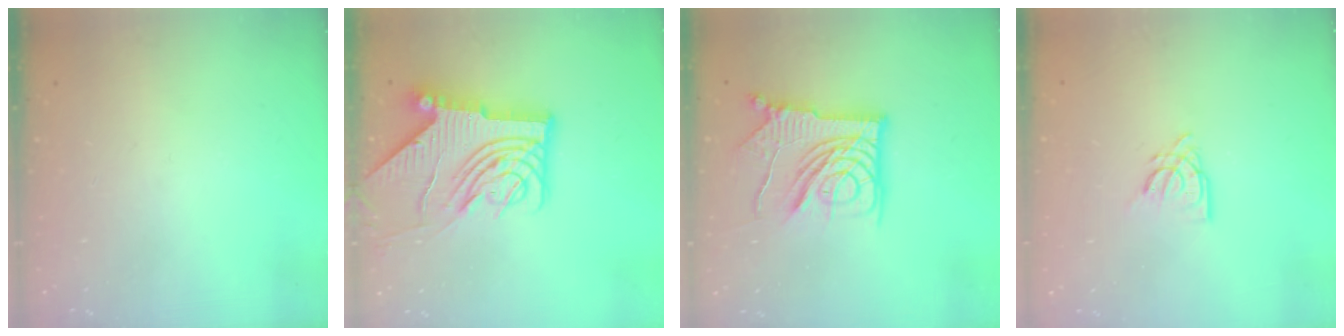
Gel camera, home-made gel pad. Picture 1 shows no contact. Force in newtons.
{"total": 14.7, "press": 14.6, "slide": 1.7}
{"total": 15.6, "press": 15.5, "slide": 1.5}
{"total": 8.3, "press": 8.3, "slide": 1.0}